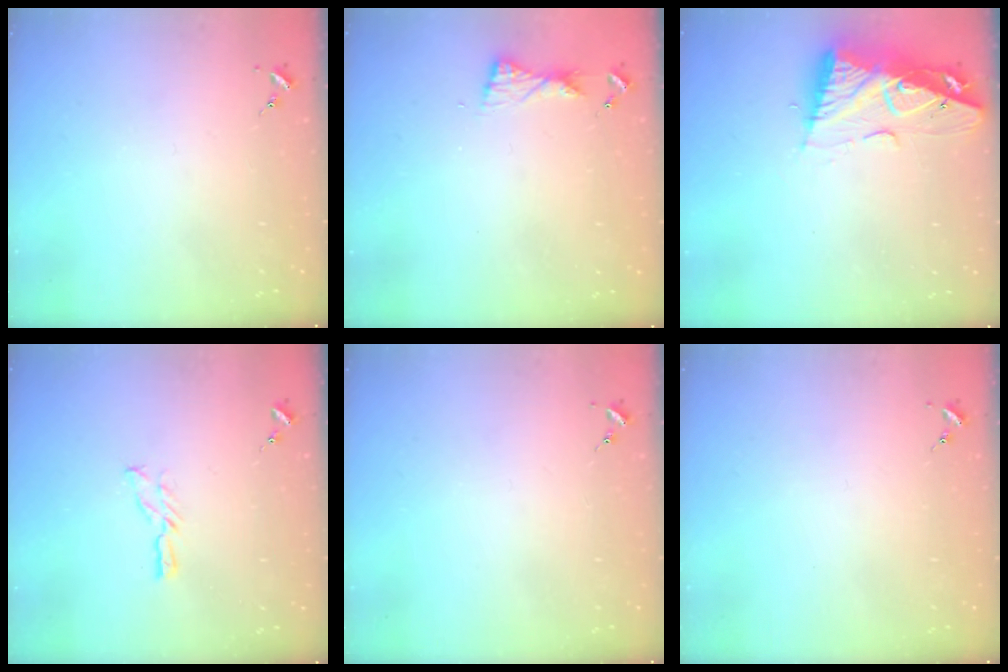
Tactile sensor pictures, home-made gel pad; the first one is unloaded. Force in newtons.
{"total": 6.0, "press": 5.9, "slide": 0.8}
{"total": 10.8, "press": 10.8, "slide": 1.2}
{"total": 5.8, "press": 5.8, "slide": 0.4}
{"total": 0.0}
{"total": 0.0}